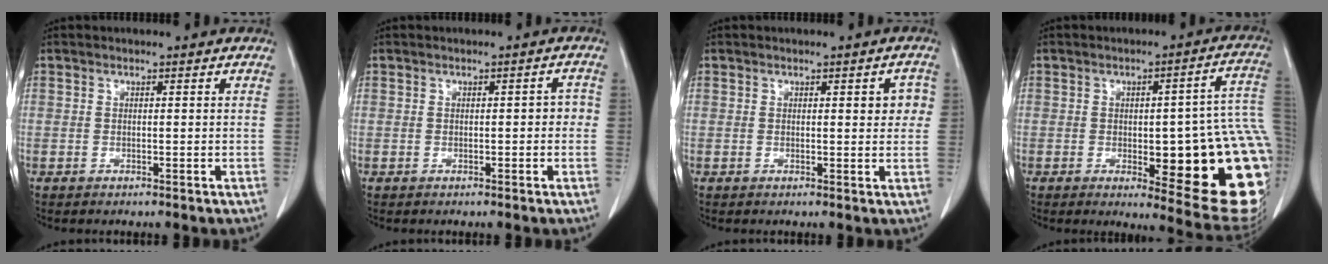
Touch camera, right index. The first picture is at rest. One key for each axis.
{"total": 1.9, "fx": -0.3, "fy": 1.0, "fz": 1.6, "tx": -0.015, "ty": 0.013, "tz": -0.001}
{"total": 2.9, "fx": 0.6, "fy": 1.1, "fz": 2.6, "tx": -0.023, "ty": 0.003, "tz": 0.006}
{"total": 23.1, "fx": -4.2, "fy": 5.2, "fz": 22.1, "tx": -0.183, "ty": 0.012, "tz": -0.035}